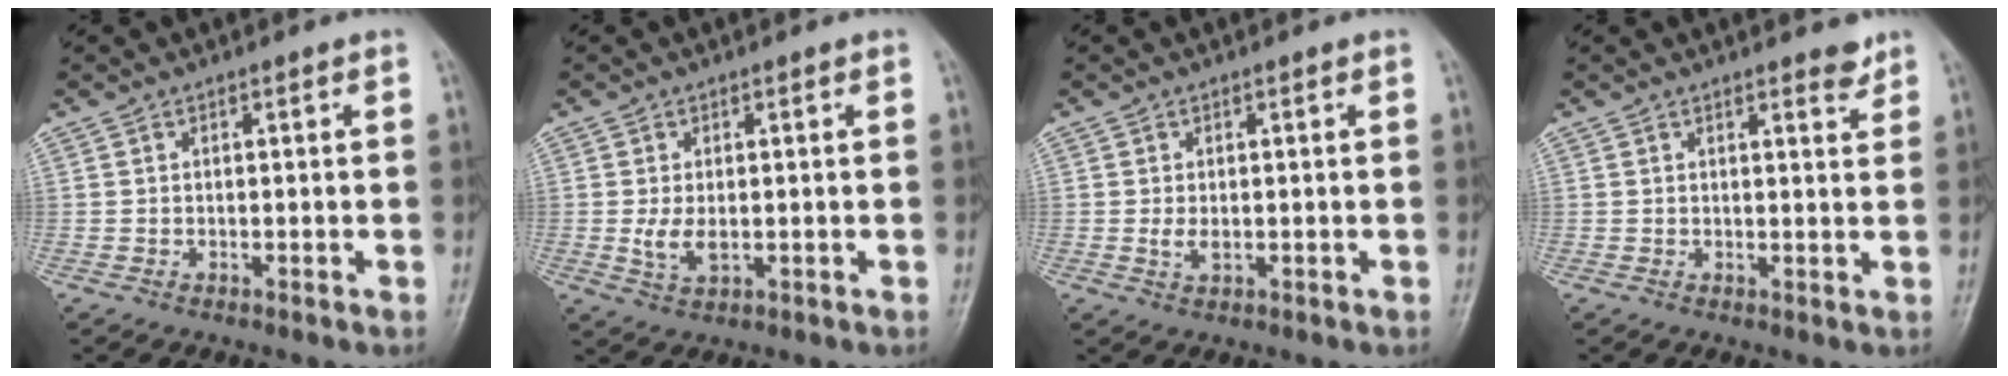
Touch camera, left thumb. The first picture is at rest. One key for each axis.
{"total": 3.9, "fx": 0.0, "fy": 2.2, "fz": 3.2, "tx": -0.063, "ty": -0.010, "tz": 0.004}
{"total": 2.2, "fx": 0.2, "fy": 1.2, "fz": 1.8, "tx": -0.033, "ty": -0.006, "tz": 0.004}
{"total": 2.6, "fx": 2.1, "fy": 0.8, "fz": 1.3, "tx": -0.008, "ty": -0.016, "tz": 0.027}